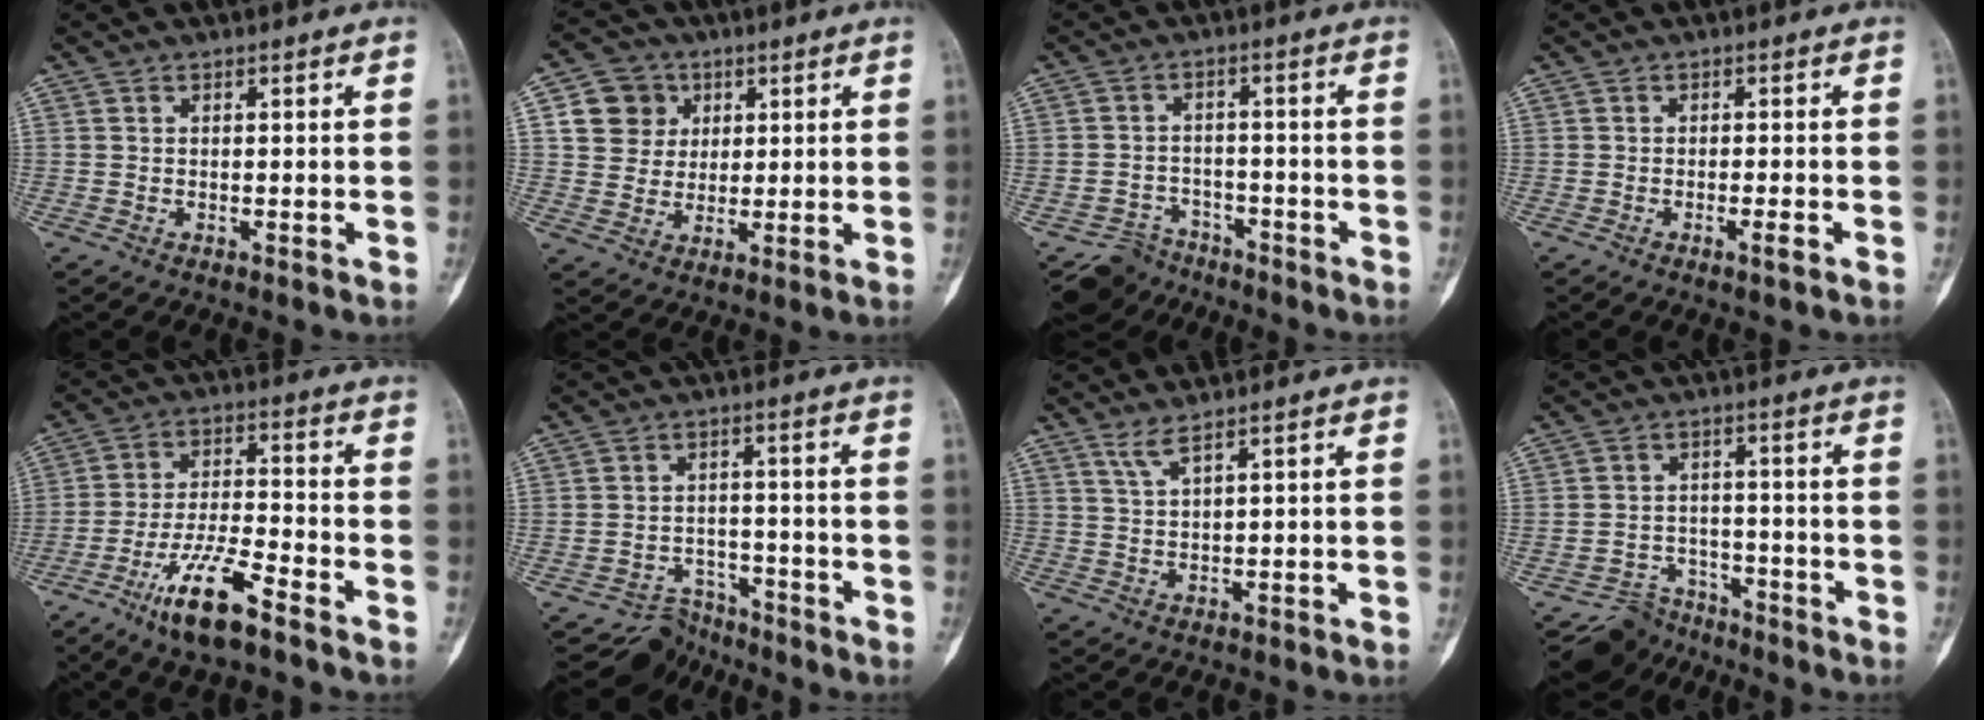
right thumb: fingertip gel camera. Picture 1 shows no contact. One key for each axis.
{"total": 8.2, "fx": 2.5, "fy": 7.6, "fz": 2.0, "tx": 0.000, "ty": -0.001, "tz": 0.044}
{"total": 6.4, "fx": -5.4, "fy": 3.3, "fz": -1.3, "tx": 0.039, "ty": 0.051, "tz": -0.092}
{"total": 1.8, "fx": -1.0, "fy": 0.1, "fz": 1.5, "tx": -0.026, "ty": 0.001, "tz": -0.018}
{"total": 12.0, "fx": -7.6, "fy": 2.7, "fz": 8.9, "tx": -0.174, "ty": 0.038, "tz": -0.138}
{"total": 6.0, "fx": -5.2, "fy": 2.0, "fz": -2.3, "tx": 0.052, "ty": 0.067, "tz": -0.085}
{"total": 2.7, "fx": 2.0, "fy": 0.0, "fz": 1.8, "tx": -0.045, "ty": -0.016, "tz": 0.048}
{"total": 7.2, "fx": -6.3, "fy": 2.9, "fz": -1.9, "tx": 0.048, "ty": 0.066, "tz": -0.108}